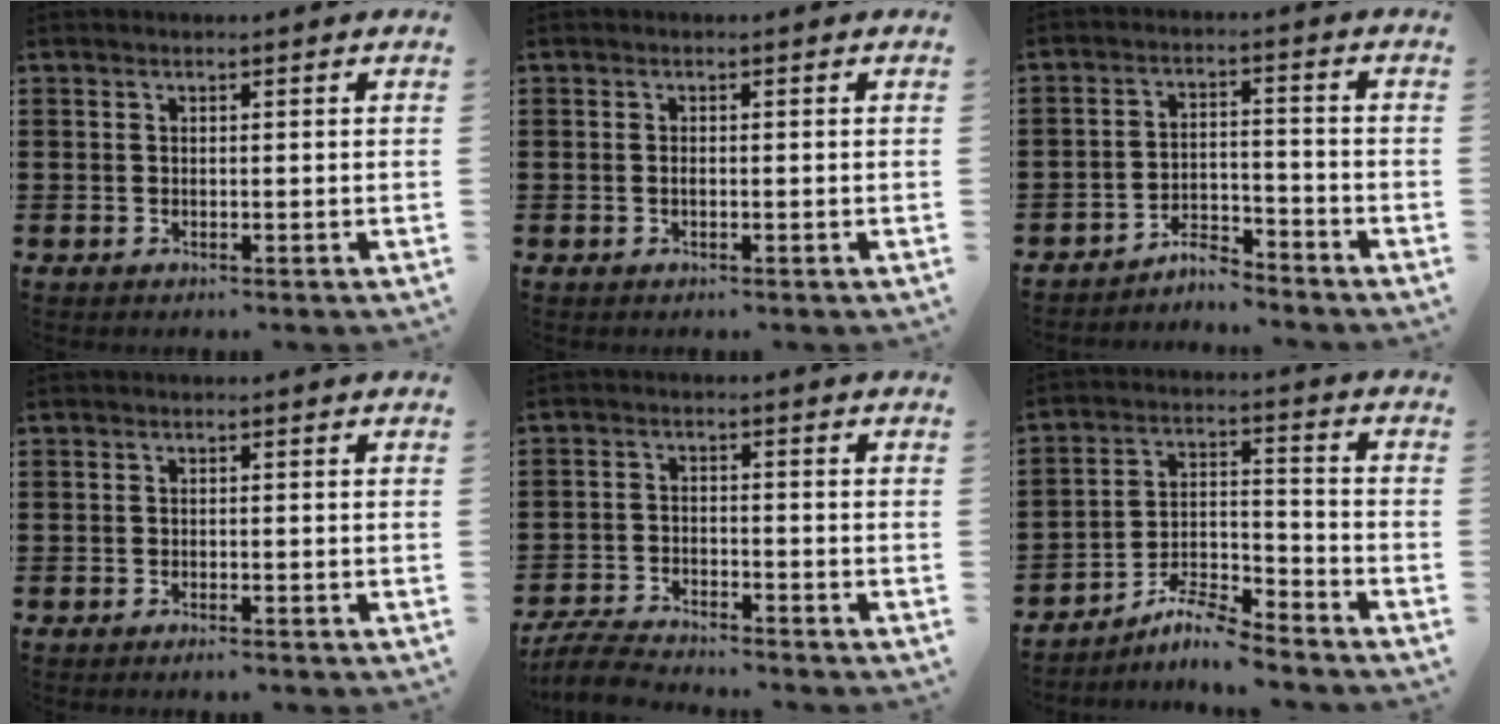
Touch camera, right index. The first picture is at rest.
{"total": 0.6, "force": [-0.2, 0.2, 0.5], "torque": [-0.012, -0.004, -0.003]}
{"total": 4.2, "force": [-4.1, 0.6, 0.8], "torque": [-0.017, 0.010, -0.084]}
{"total": 0.8, "force": [-0.8, 0.1, 0.3], "torque": [-0.008, -0.003, -0.015]}
{"total": 4.7, "force": [-4.6, 0.5, 1.0], "torque": [-0.036, -0.001, -0.097]}
{"total": 7.1, "force": [-6.4, 1.0, 2.7], "torque": [-0.056, 0.008, -0.123]}